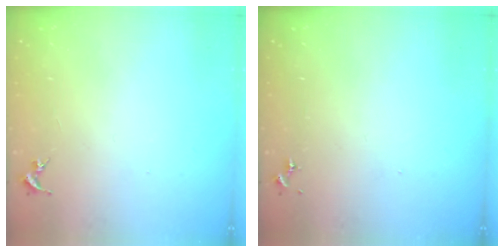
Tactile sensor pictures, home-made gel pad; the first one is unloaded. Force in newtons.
{"total": 0.0}